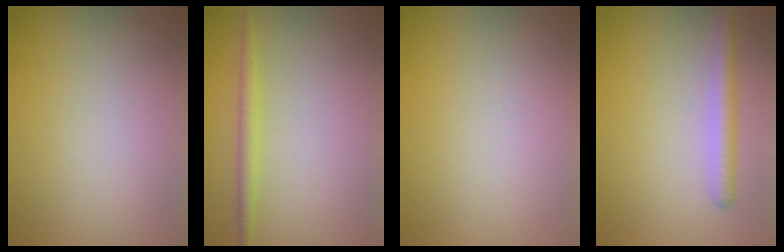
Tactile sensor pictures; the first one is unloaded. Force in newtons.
{"total": 1.6, "press": 1.6, "slide": 0.0}
{"total": 0.0}
{"total": 2.3, "press": 2.3, "slide": 0.2}